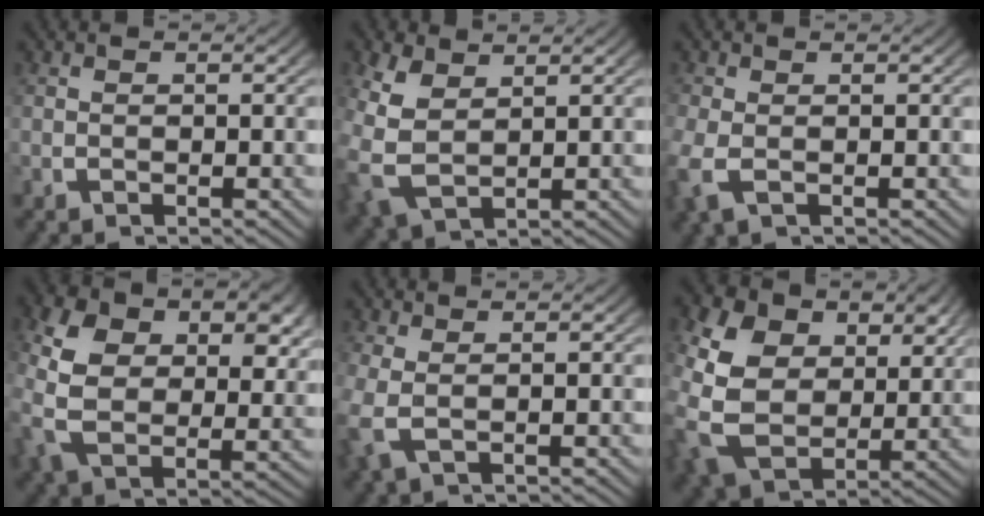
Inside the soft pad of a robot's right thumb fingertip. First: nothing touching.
{"total": 5.3, "force": [0.3, 4.1, 3.4], "torque": [-0.111, -0.032, 0.030]}
{"total": 2.1, "force": [-0.6, 1.3, 1.4], "torque": [-0.043, -0.007, -0.007]}
{"total": 9.0, "force": [0.9, 6.4, 6.3], "torque": [-0.153, -0.036, 0.031]}
{"total": 2.4, "force": [0.2, 1.4, 2.0], "torque": [-0.056, -0.006, 0.008]}
{"total": 12.5, "force": [-0.1, 9.8, 7.7], "torque": [-0.224, -0.067, 0.020]}